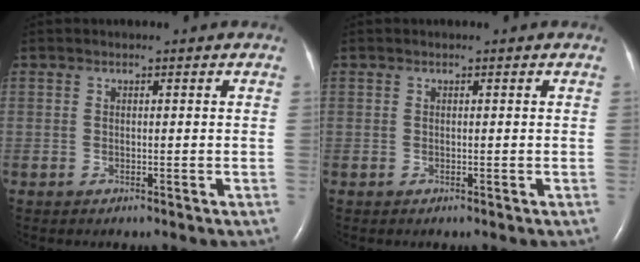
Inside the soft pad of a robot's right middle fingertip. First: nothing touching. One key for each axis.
{"total": 0.0}